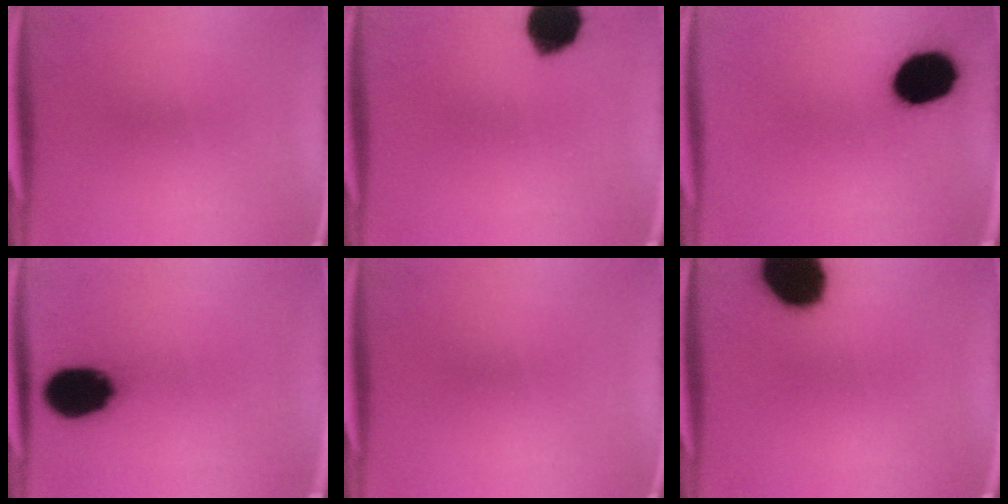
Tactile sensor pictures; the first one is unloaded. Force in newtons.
{"total": 13.1}
{"total": 16.2}
{"total": 15.4}
{"total": 0.0}
{"total": 17.2}